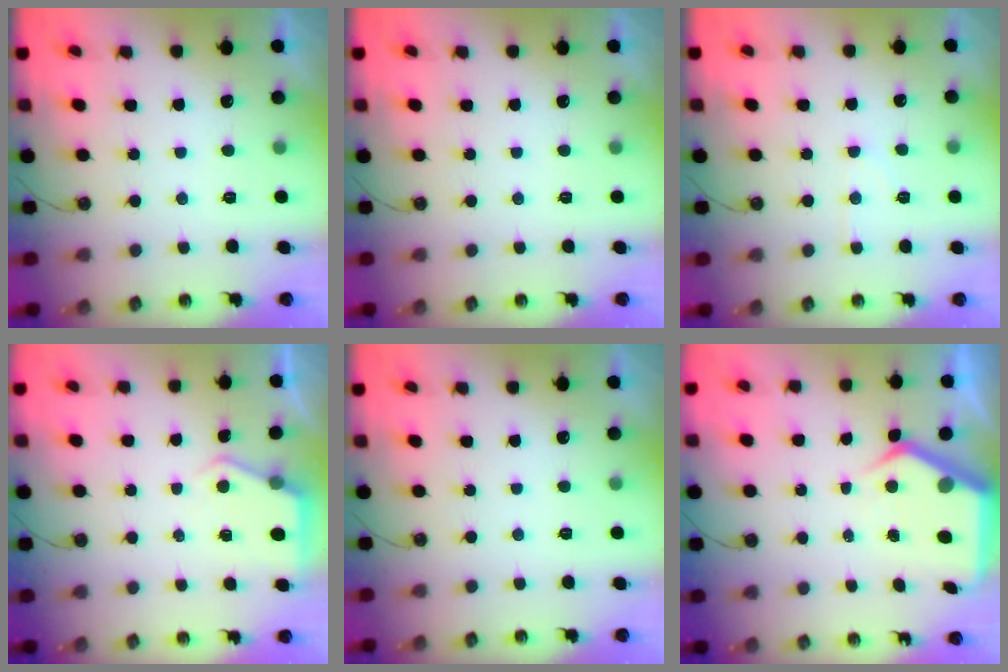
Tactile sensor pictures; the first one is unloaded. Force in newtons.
{"total": 0.0}
{"total": 6.0, "press": 6.0, "slide": 0.7}
{"total": 3.3, "press": 3.3, "slide": 0.5}
{"total": 0.0}
{"total": 6.9, "press": 6.8, "slide": 0.8}